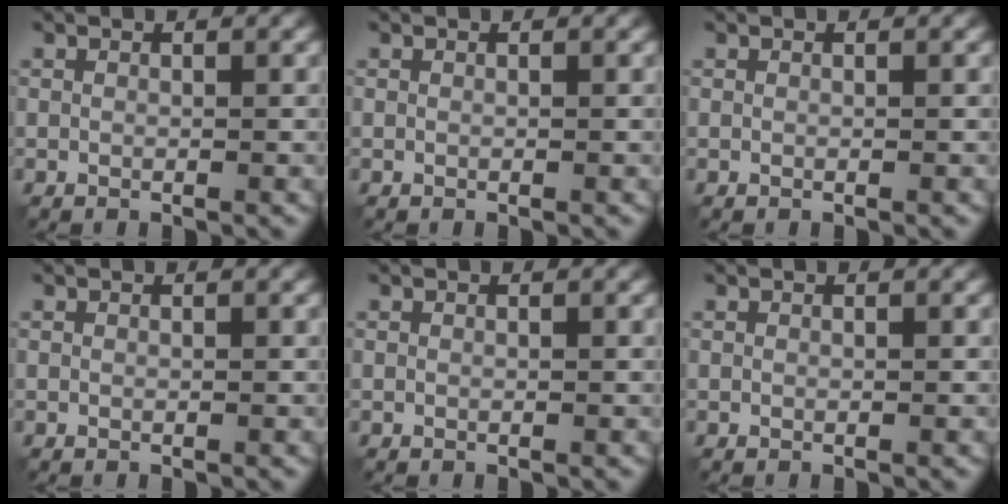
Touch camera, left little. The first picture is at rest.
{"total": 0.0}
{"total": 0.0}
{"total": 0.0}
{"total": 0.0}
{"total": 0.0}